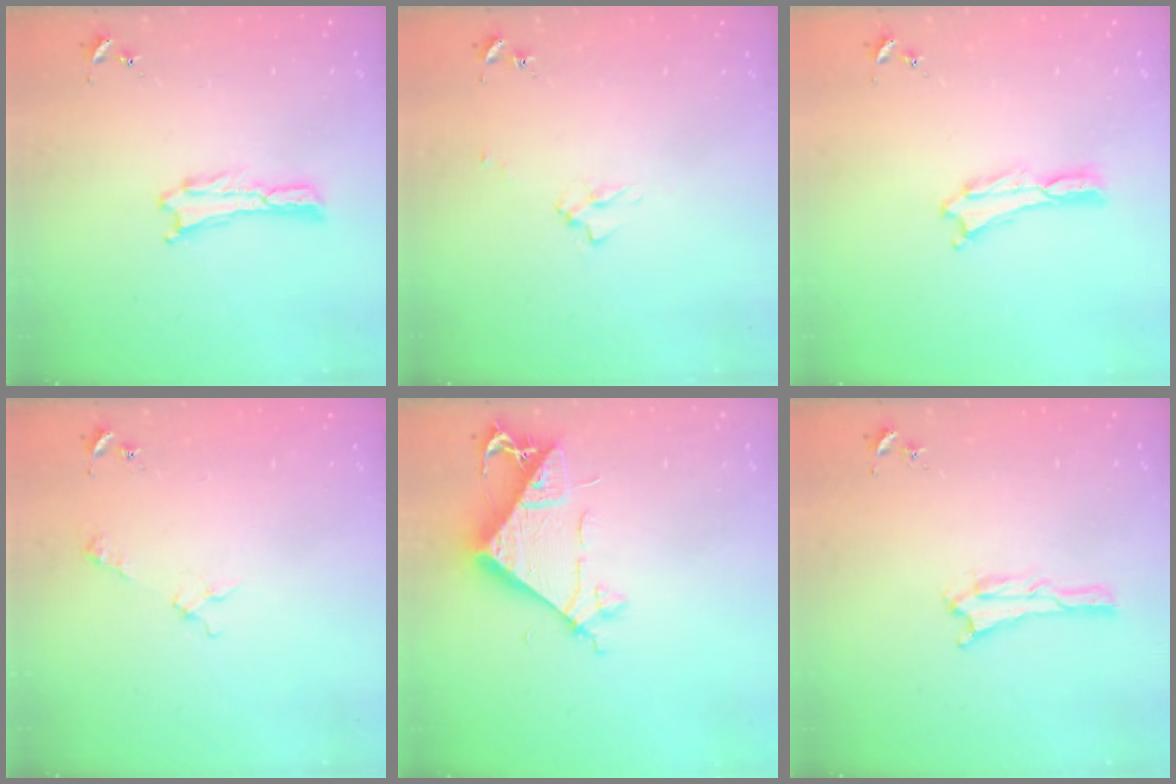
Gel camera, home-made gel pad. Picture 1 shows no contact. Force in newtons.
{"total": 2.5, "press": 2.5, "slide": 0.4}
{"total": 0.0}
{"total": 3.3, "press": 3.3, "slide": 0.4}
{"total": 8.5, "press": 8.5, "slide": 0.7}
{"total": 0.6, "press": 0.6, "slide": 0.1}